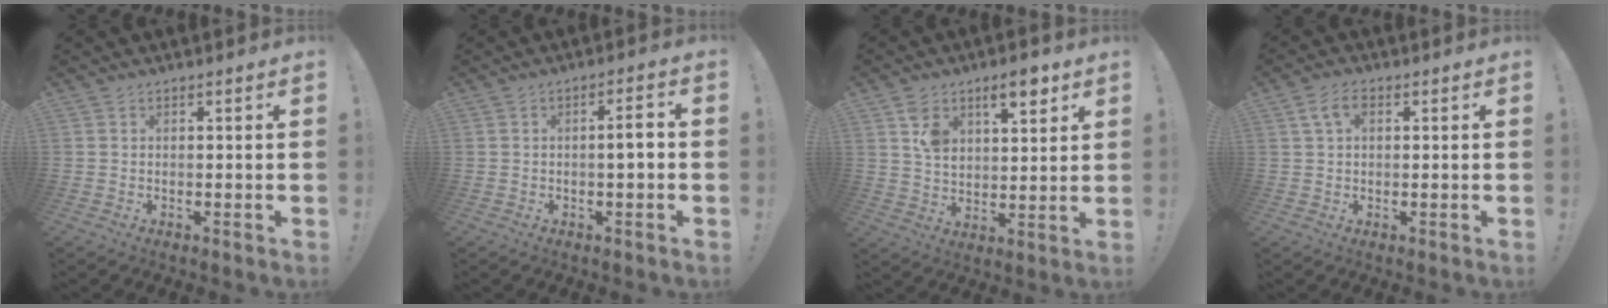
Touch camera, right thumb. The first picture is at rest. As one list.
[{"total": 4.1, "force": [-0.9, 0.5, 4.0], "torque": [-0.072, 0.008, -0.020]}, {"total": 9.8, "force": [5.8, 5.2, 6.0], "torque": [-0.092, -0.017, 0.104]}, {"total": 5.0, "force": [1.6, 2.8, 3.8], "torque": [-0.077, 0.009, 0.031]}]